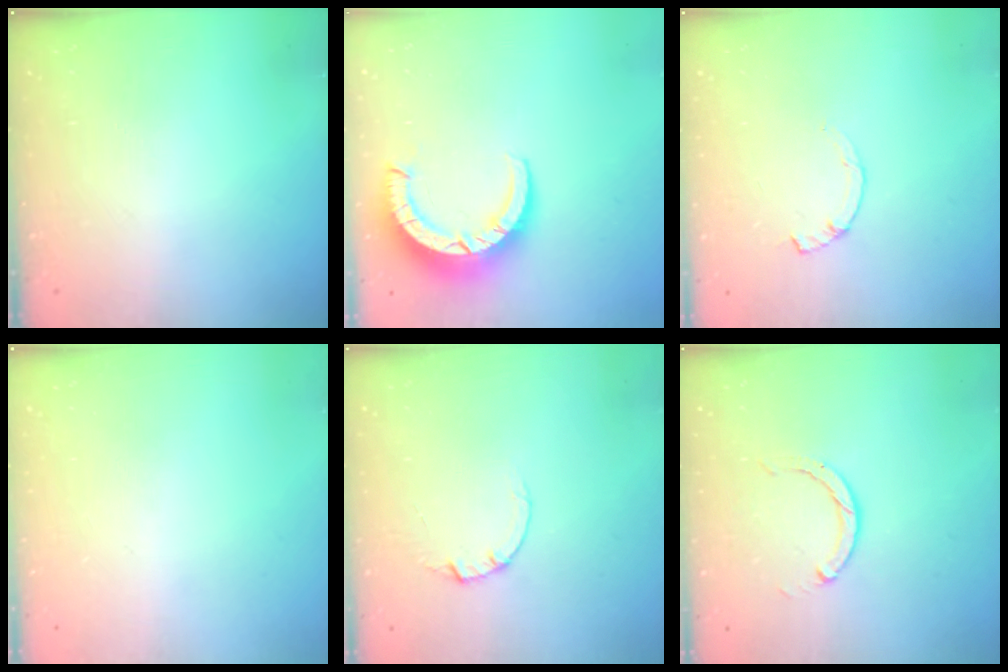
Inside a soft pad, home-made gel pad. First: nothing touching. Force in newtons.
{"total": 8.9, "press": 8.8, "slide": 1.1}
{"total": 1.0, "press": 0.9, "slide": 0.2}
{"total": 0.0}
{"total": 2.0, "press": 2.0, "slide": 0.2}
{"total": 2.0, "press": 2.0, "slide": 0.3}